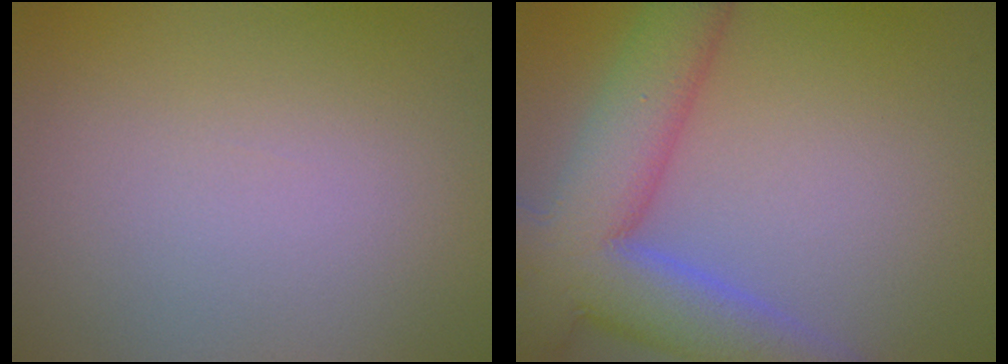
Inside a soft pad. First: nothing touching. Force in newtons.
{"total": 10.9, "press": 10.9, "slide": 0.8}